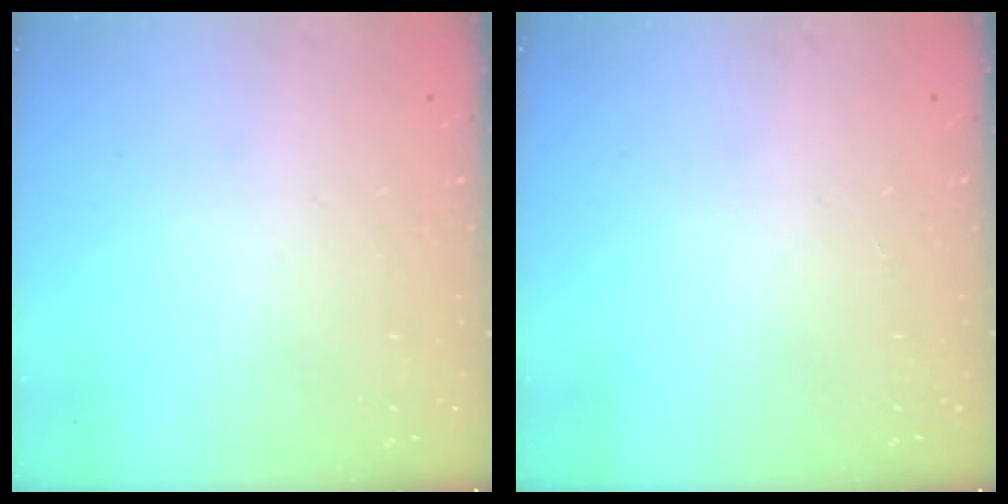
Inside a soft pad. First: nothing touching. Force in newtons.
{"total": 0.0}